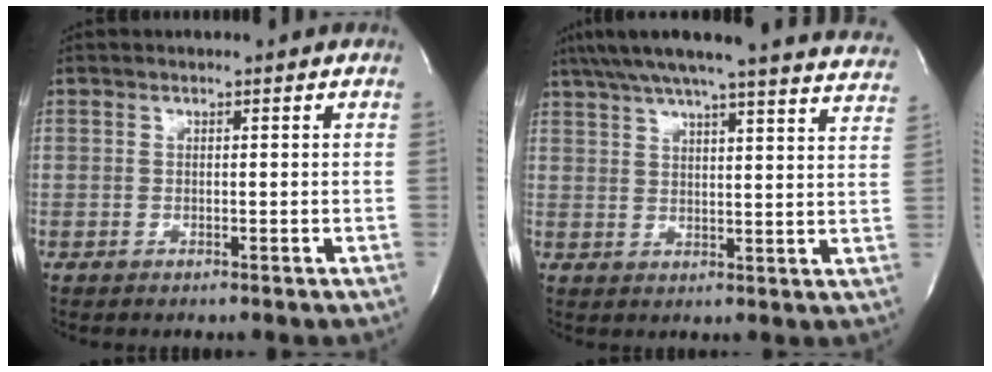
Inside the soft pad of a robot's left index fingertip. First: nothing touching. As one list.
[{"total": 29.0, "force": [26.3, 2.1, 12.0], "torque": [-0.198, -0.039, 0.316]}]